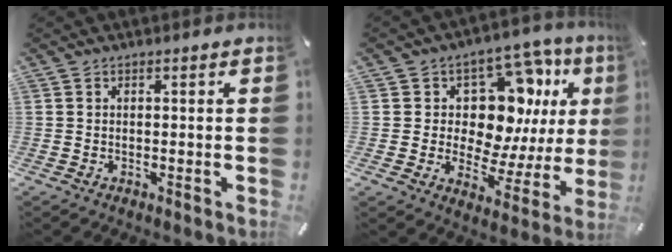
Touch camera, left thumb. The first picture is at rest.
{"total": 14.0, "force": [6.0, 9.4, 8.5], "torque": [-0.120, -0.052, 0.107]}